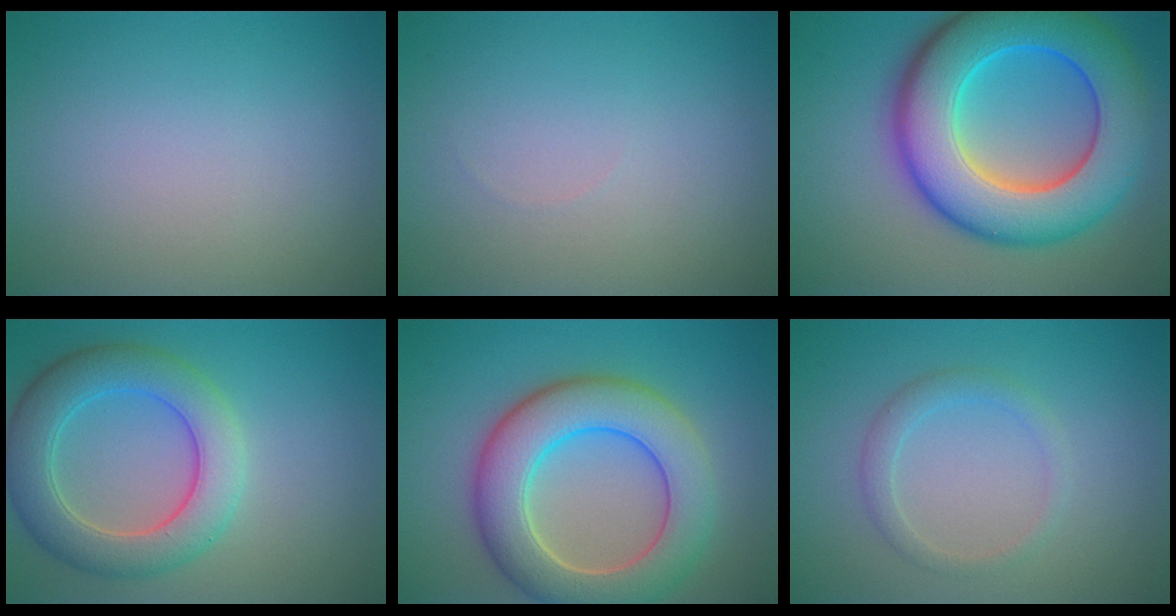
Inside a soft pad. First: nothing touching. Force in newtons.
{"total": 0.0}
{"total": 12.7, "press": 12.7, "slide": 0.2}
{"total": 6.6, "press": 6.5, "slide": 0.5}
{"total": 8.8, "press": 8.8, "slide": 0.8}
{"total": 1.9, "press": 1.9, "slide": 0.1}